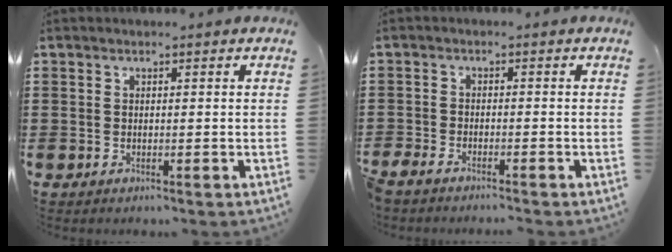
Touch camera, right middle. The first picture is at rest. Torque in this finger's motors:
{"motor_torque": [0.82, 0.38, 0.15, 0.17]}